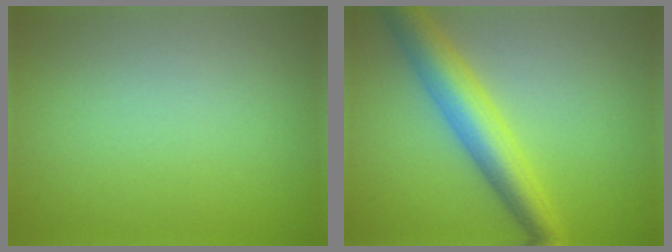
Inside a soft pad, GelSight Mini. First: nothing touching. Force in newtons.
{"total": 6.1, "press": 6.1, "slide": 0.0}